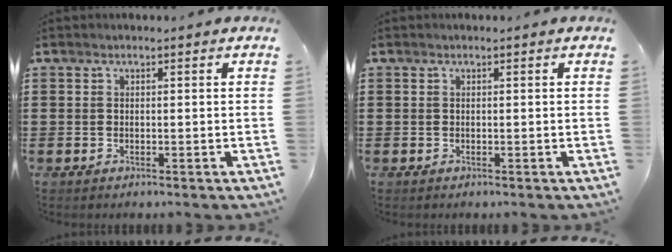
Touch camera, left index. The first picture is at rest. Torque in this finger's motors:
{"motor_torque": [0.08, 0.00, 0.03, 0.01]}